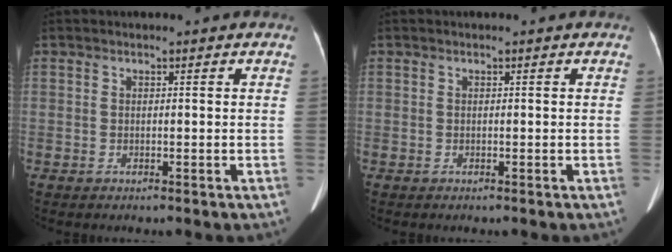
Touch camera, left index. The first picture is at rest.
{"total": 0.0}